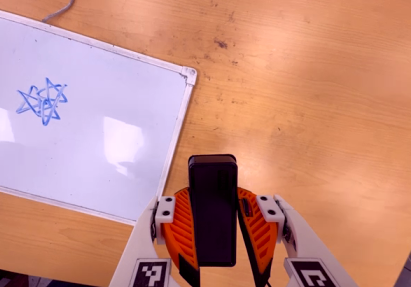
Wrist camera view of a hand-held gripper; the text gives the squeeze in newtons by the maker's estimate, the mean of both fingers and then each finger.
{"total": 9.5, "left": 7.7, "right": 11.3}